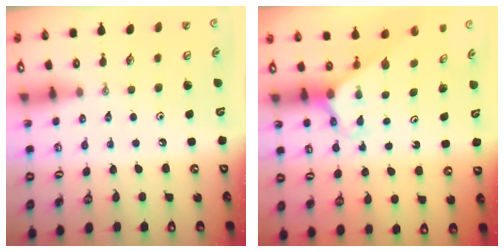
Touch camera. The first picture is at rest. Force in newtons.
{"total": 2.4, "press": 2.4, "slide": 0.2}